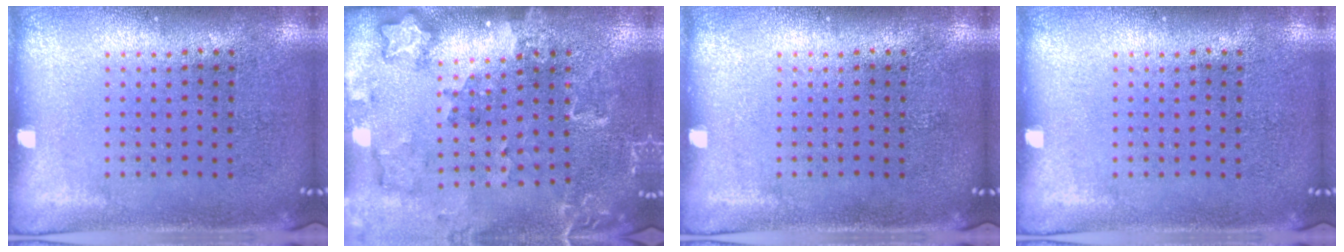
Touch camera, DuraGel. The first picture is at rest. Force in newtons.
{"total": 1.8, "press": 1.8, "slide": 0.2}
{"total": 0.0}
{"total": 0.0}